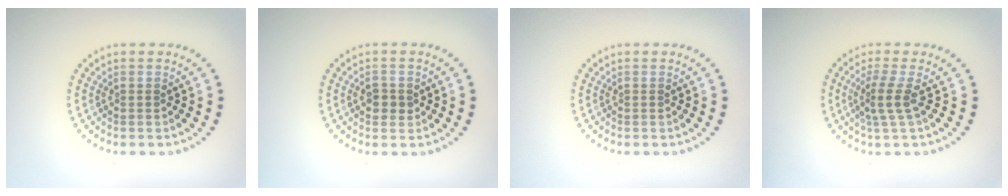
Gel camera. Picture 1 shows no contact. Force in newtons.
{"total": 1.6, "press": 1.6, "slide": 0.2}
{"total": 0.0}
{"total": 2.4, "press": 1.7, "slide": 1.8}